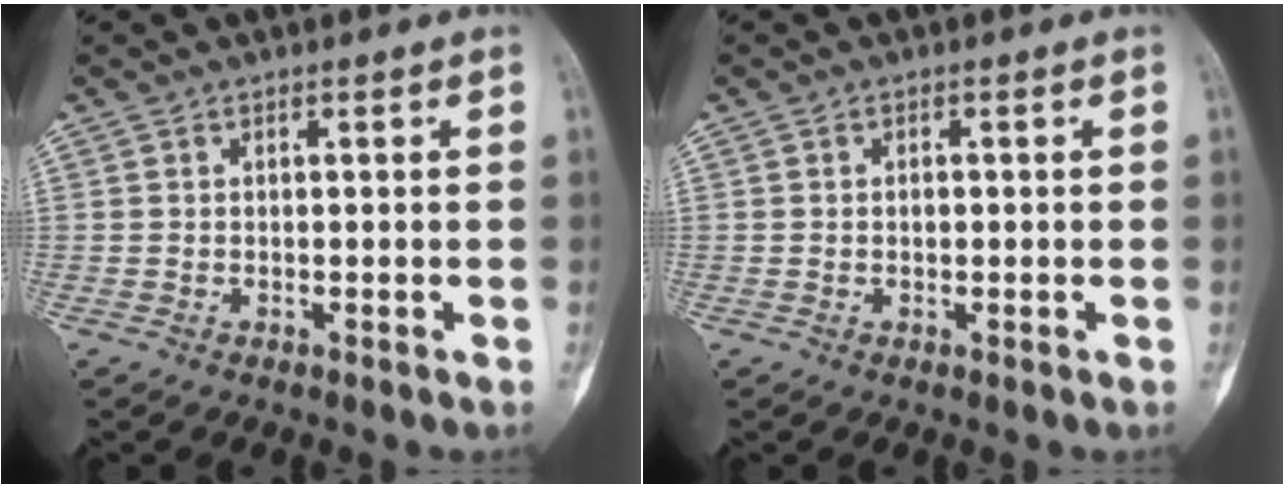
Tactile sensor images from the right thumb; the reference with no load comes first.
{"total": 0.9, "force": [-0.1, 0.5, 0.7], "torque": [-0.010, 0.002, -0.002]}